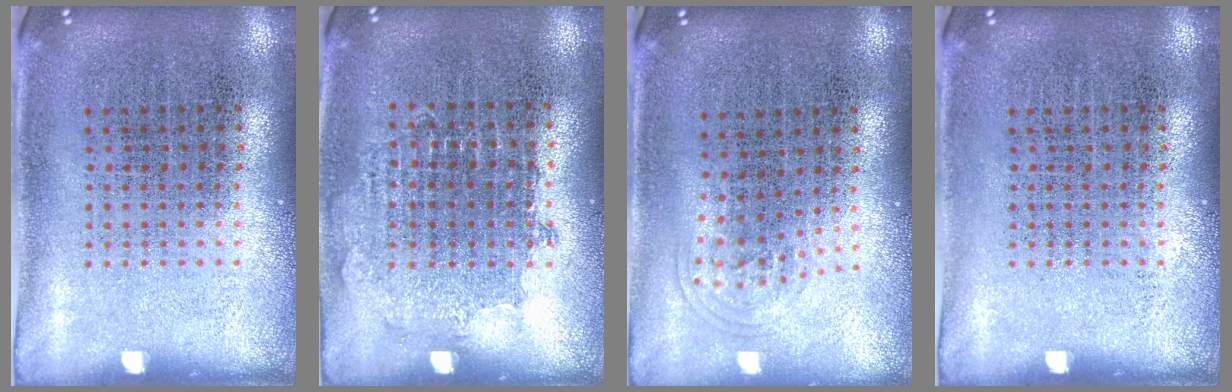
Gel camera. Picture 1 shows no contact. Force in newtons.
{"total": 0.8, "press": 0.8, "slide": 0.2}
{"total": 1.0, "press": 0.7, "slide": 0.7}
{"total": 0.0}